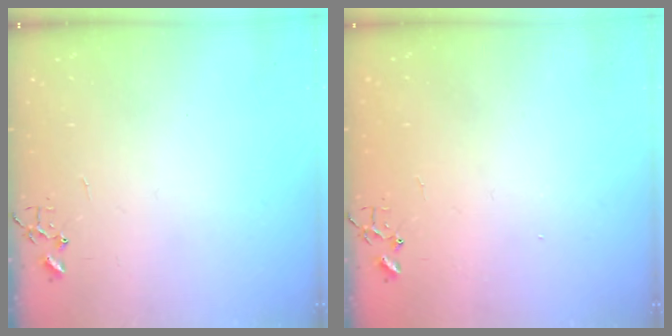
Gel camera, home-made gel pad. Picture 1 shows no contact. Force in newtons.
{"total": 1.1, "press": 1.1, "slide": 0.1}